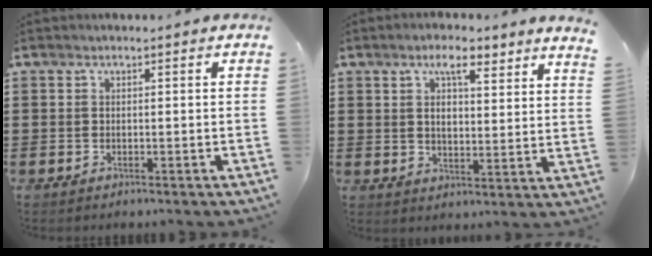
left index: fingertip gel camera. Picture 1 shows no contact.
{"total": 6.0, "force": [4.6, 1.6, 3.6], "torque": [-0.067, -0.011, 0.076]}